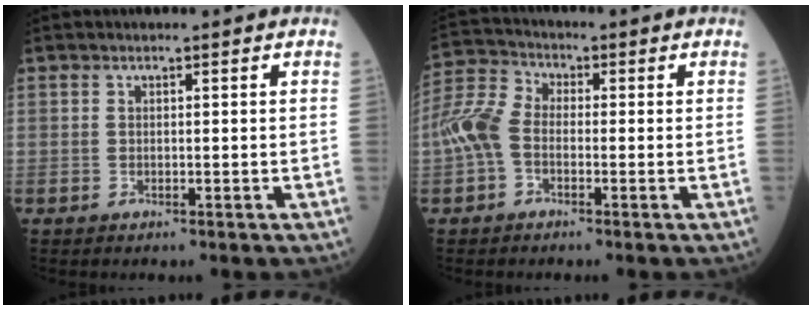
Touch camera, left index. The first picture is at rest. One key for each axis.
{"total": 6.8, "fx": -1.5, "fy": 4.2, "fz": 5.1, "tx": -0.132, "ty": 0.017, "tz": -0.045}